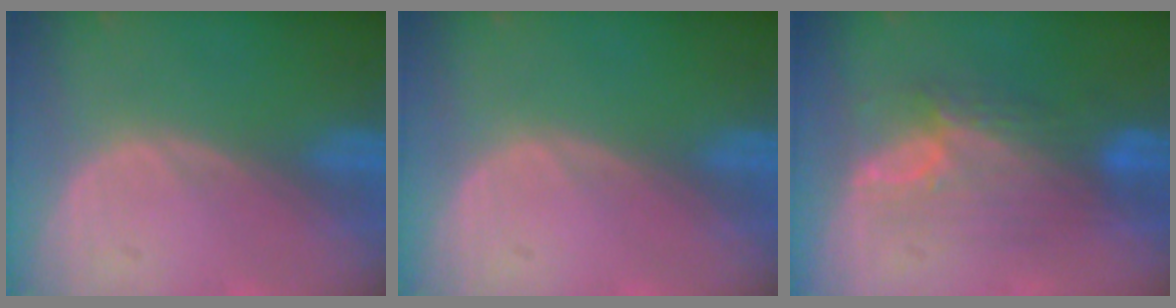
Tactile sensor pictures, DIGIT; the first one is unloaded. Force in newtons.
{"total": 0.0}
{"total": 7.3, "press": 7.1, "slide": 1.3}